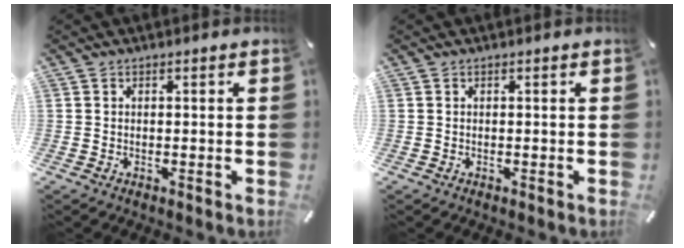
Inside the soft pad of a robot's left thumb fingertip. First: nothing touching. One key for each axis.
{"total": 0.0}